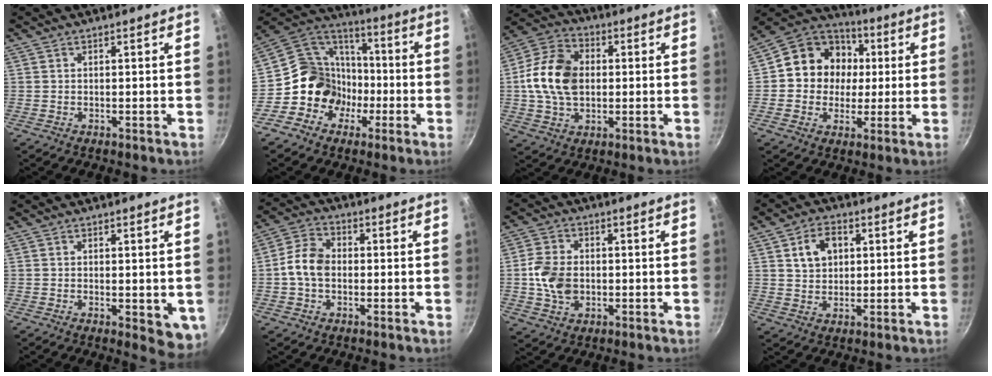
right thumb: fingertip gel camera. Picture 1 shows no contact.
{"total": 13.9, "force": [-4.0, 12.6, 4.6], "torque": [-0.019, 0.052, -0.082]}
{"total": 14.3, "force": [0.7, 10.1, 10.1], "torque": [-0.169, 0.016, -0.003]}
{"total": 14.3, "force": [1.6, 12.7, 6.5], "torque": [-0.071, 0.020, 0.012]}
{"total": 6.2, "force": [-0.9, 2.5, 5.6], "torque": [-0.063, -0.013, -0.009]}
{"total": 7.2, "force": [-0.7, 5.3, 4.8], "torque": [-0.075, 0.026, -0.026]}
{"total": 8.5, "force": [-0.7, 6.3, 5.7], "torque": [-0.098, 0.009, -0.018]}
{"total": 6.9, "force": [1.9, 5.0, 4.3], "torque": [-0.052, 0.005, 0.032]}